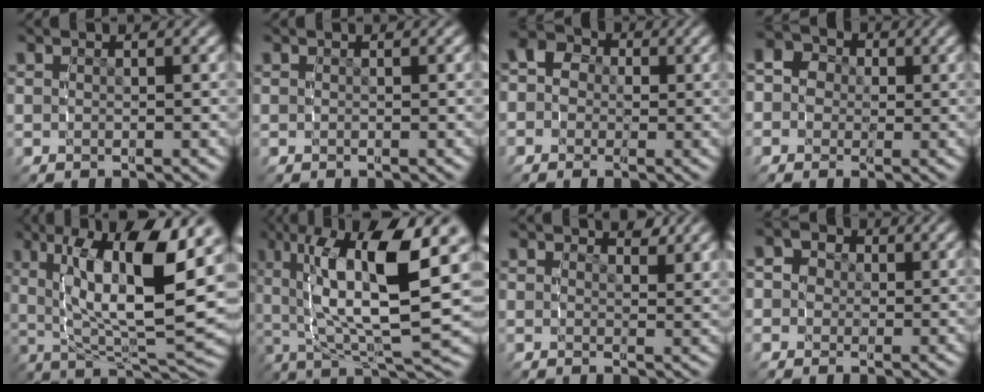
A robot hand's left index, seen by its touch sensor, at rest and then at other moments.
{"total": 0.0}
{"total": 7.8, "force": [1.9, 6.7, 3.5], "torque": [-0.052, 0.022, 0.002]}
{"total": 6.7, "force": [1.7, 5.9, 2.8], "torque": [-0.054, 0.013, 0.006]}
{"total": 14.1, "force": [2.4, 5.1, 12.9], "torque": [-0.187, 0.017, 0.043]}
{"total": 14.7, "force": [3.0, 5.5, 13.3], "torque": [-0.207, 0.014, 0.050]}
{"total": 1.7, "force": [1.3, 0.6, 0.9], "torque": [-0.007, -0.002, 0.017]}
{"total": 4.2, "force": [0.7, 3.8, 1.6], "torque": [-0.029, 0.007, -0.004]}